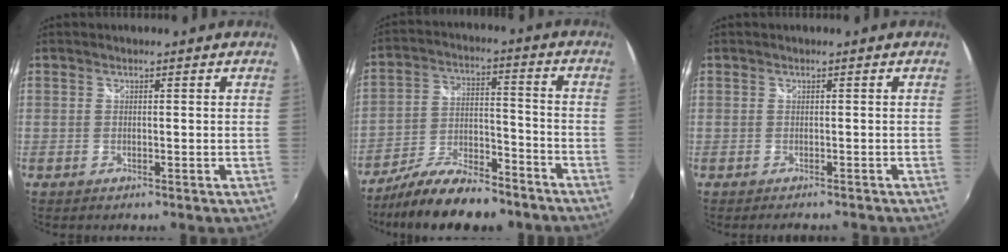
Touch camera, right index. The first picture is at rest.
{"total": 16.2, "force": [-12.9, 5.1, 8.3], "torque": [-0.162, -0.008, -0.208]}
{"total": 2.6, "force": [-2.2, 0.9, 1.0], "torque": [-0.016, -0.011, -0.030]}